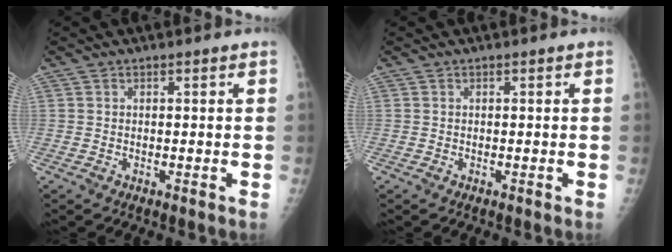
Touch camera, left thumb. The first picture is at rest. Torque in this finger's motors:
{"motor_torque": [0.04, -0.02, 0.07, 0.05, 0.01]}